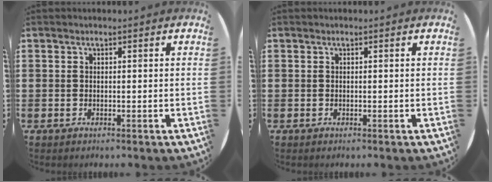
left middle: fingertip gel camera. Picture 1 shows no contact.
{"total": 0.0}